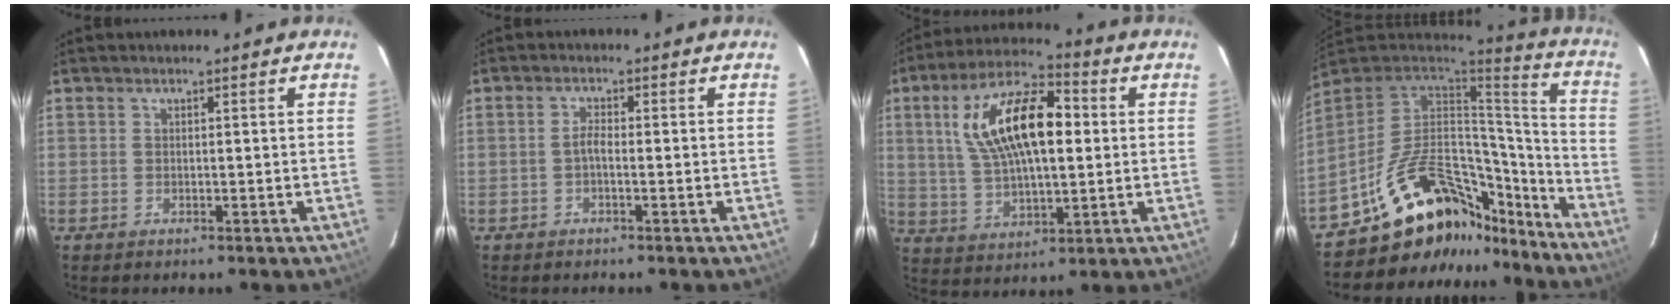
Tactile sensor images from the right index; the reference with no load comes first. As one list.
[{"total": 1.6, "force": [-0.6, 0.4, 1.4], "torque": [-0.029, 0.006, -0.014]}, {"total": 17.7, "force": [3.5, 7.6, 15.6], "torque": [-0.288, 0.026, 0.065]}, {"total": 25.6, "force": [-18.4, 12.8, 12.2], "torque": [-0.221, 0.059, -0.263]}]